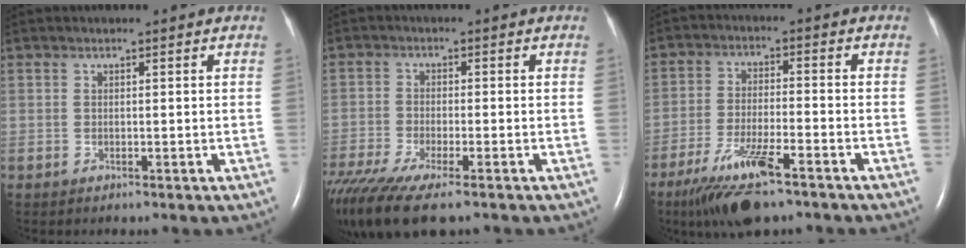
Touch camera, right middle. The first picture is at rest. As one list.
[{"total": 12.5, "force": [-9.2, 2.4, 8.1], "torque": [-0.157, -0.030, -0.160]}, {"total": 10.6, "force": [-6.9, 1.5, 7.8], "torque": [-0.156, -0.027, -0.121]}]